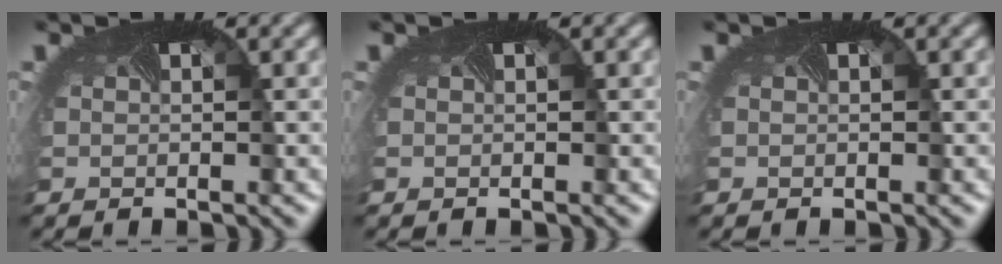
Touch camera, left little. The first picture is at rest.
{"total": 0.0}
{"total": 0.0}